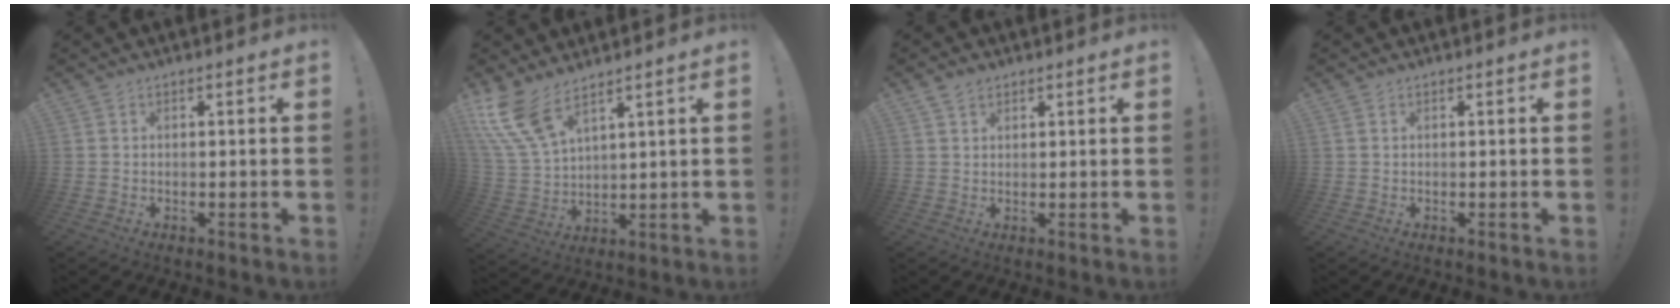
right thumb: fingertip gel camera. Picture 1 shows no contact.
{"total": 11.0, "force": [8.0, 3.7, 6.6], "torque": [-0.159, -0.040, 0.153]}
{"total": 2.4, "force": [1.7, 1.4, 0.8], "torque": [-0.012, -0.005, 0.032]}
{"total": 0.0}